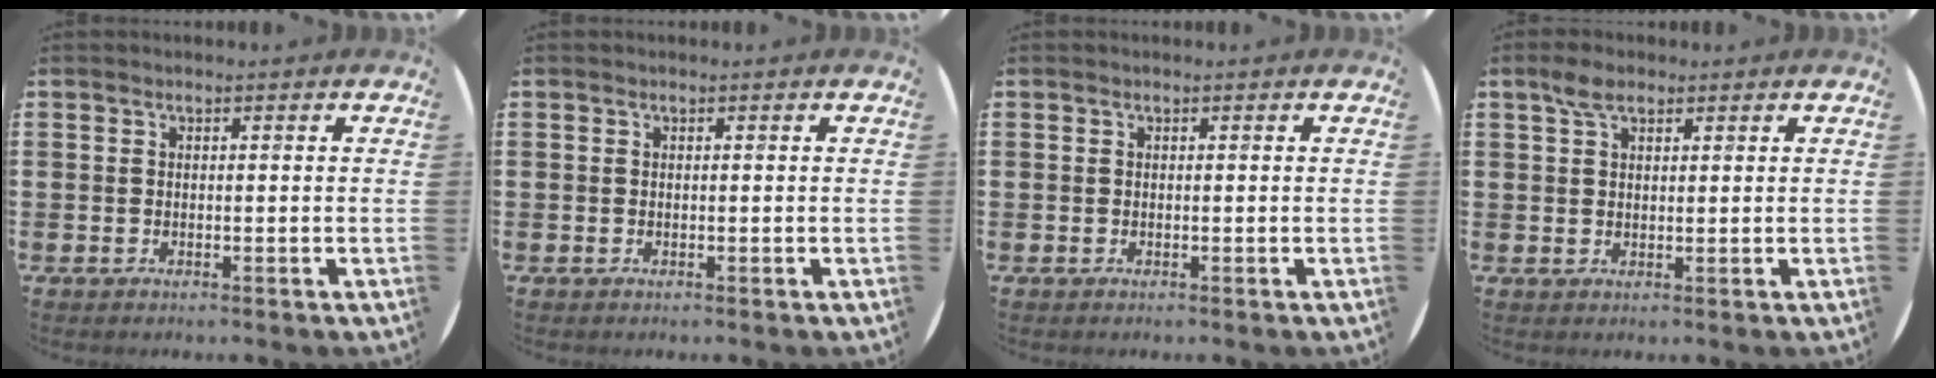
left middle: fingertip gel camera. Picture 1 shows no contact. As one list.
[{"total": 0.0}, {"total": 0.0}, {"total": 3.1, "force": [2.1, 1.5, 1.7], "torque": [-0.031, 0.003, 0.038]}]